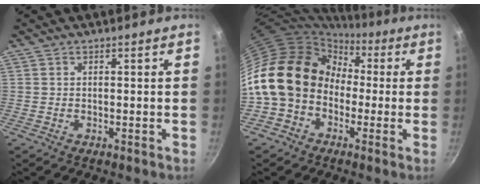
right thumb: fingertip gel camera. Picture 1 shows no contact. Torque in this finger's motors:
{"motor_torque": [0.19, 2.10, 1.45, -1.32, 0.27]}